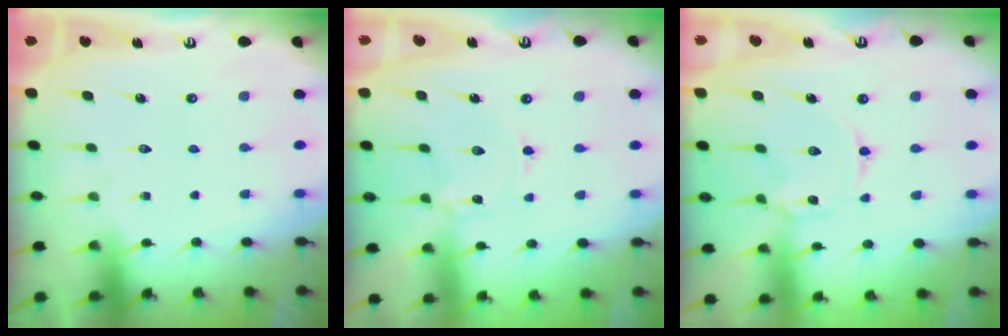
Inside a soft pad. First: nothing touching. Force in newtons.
{"total": 1.9, "press": 1.9, "slide": 0.4}
{"total": 2.6, "press": 2.5, "slide": 0.3}